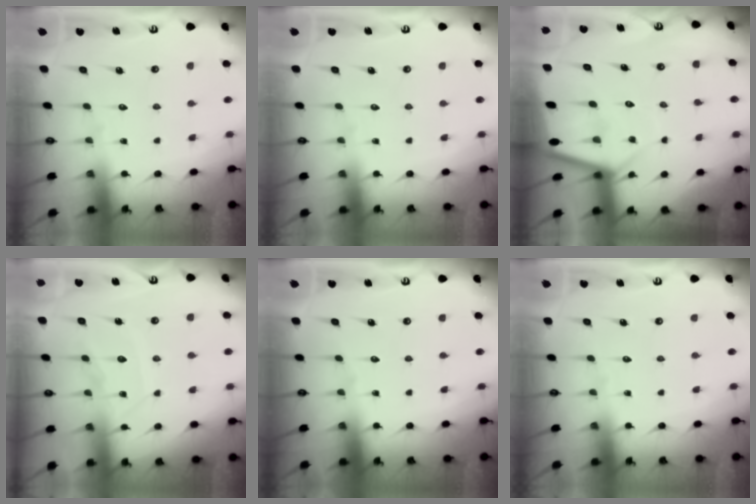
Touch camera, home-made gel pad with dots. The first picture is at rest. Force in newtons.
{"total": 0.0}
{"total": 5.2, "press": 5.2, "slide": 0.4}
{"total": 9.8, "press": 9.8, "slide": 0.8}
{"total": 0.0}
{"total": 0.0}